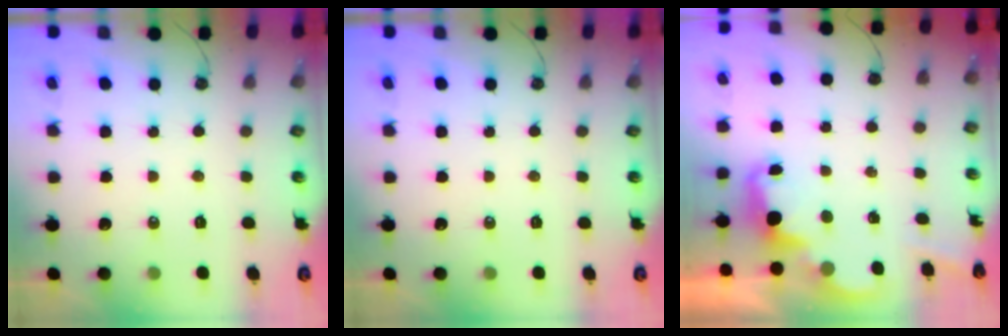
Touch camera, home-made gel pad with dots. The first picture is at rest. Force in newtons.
{"total": 0.0}
{"total": 2.3, "press": 2.3, "slide": 0.5}